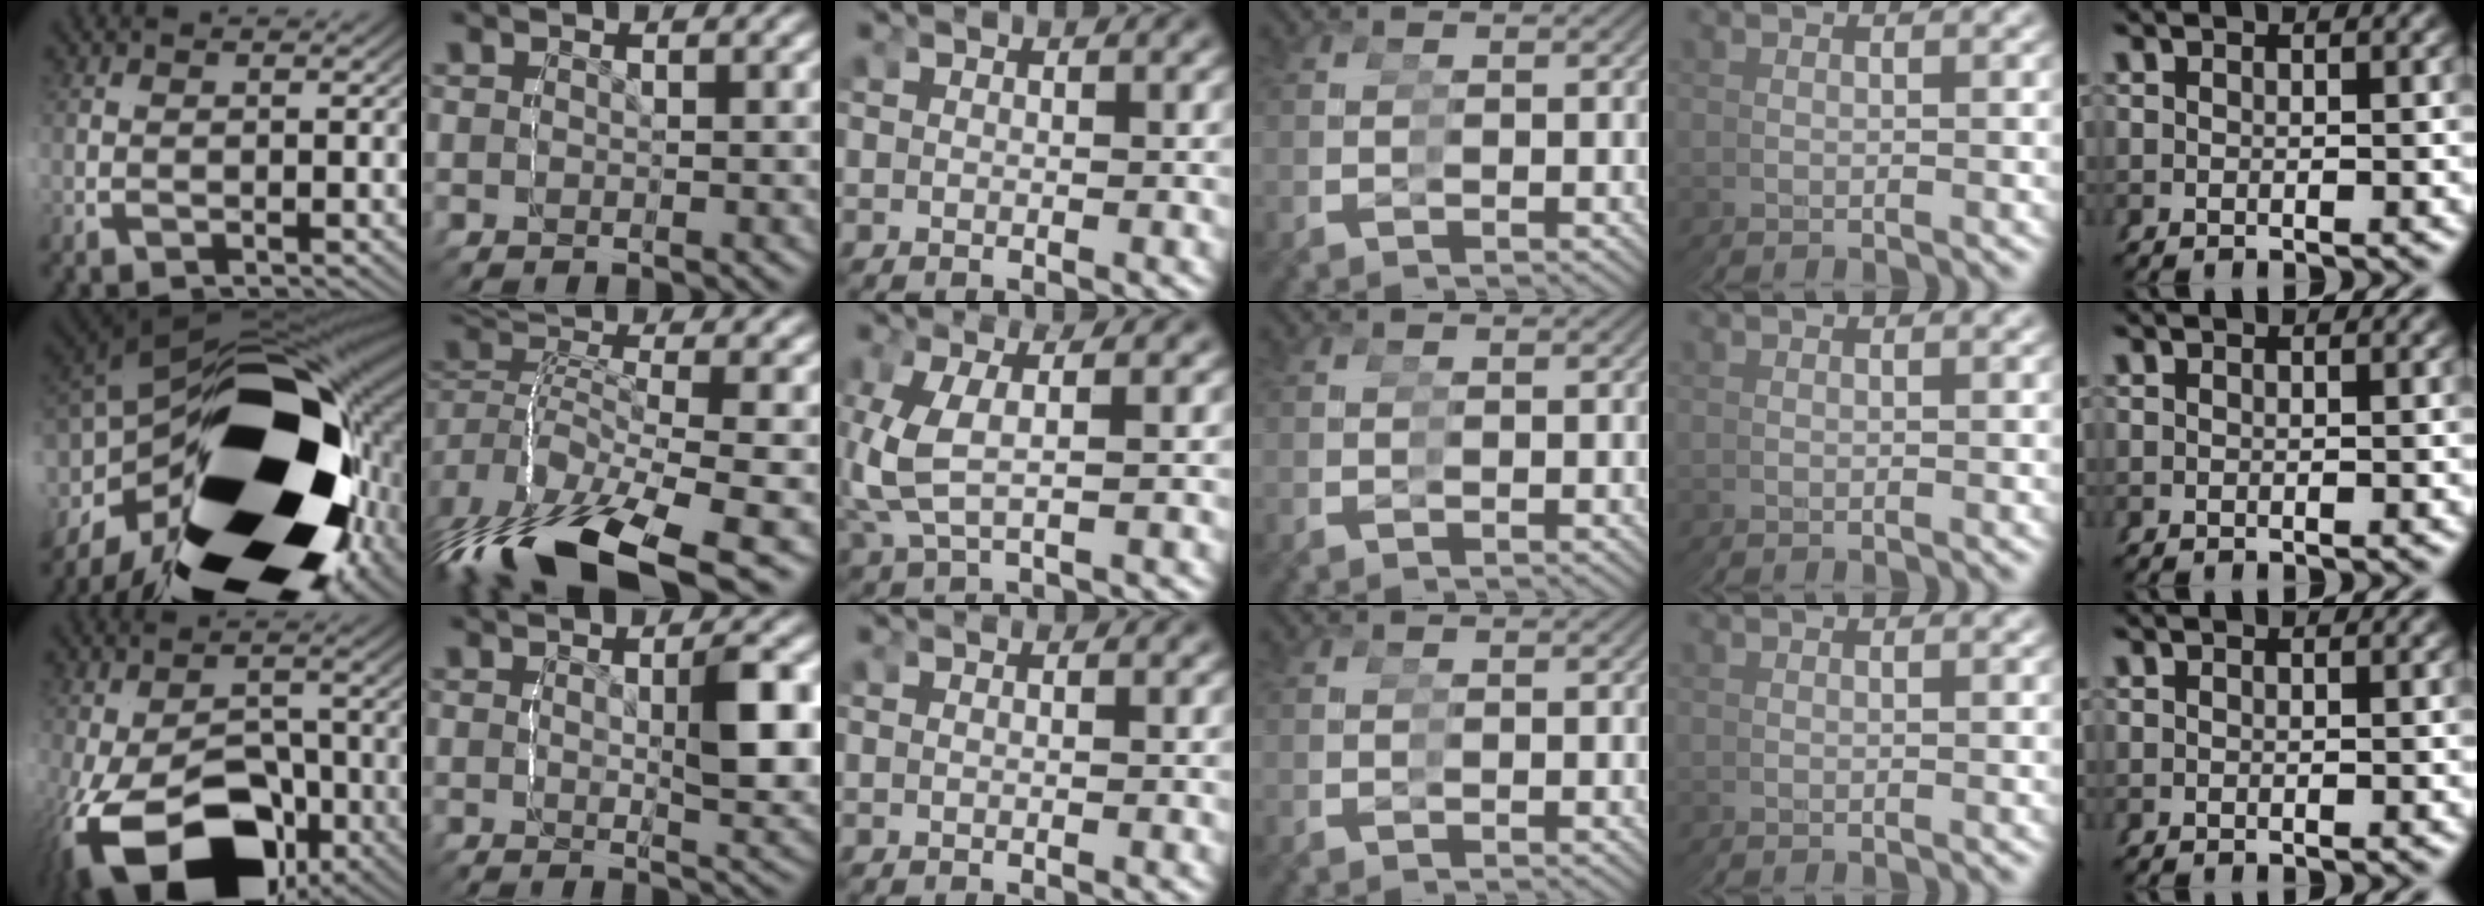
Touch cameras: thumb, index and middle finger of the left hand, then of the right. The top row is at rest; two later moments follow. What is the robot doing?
{"motion": "grasp_and_lifting", "object": "glasses"}